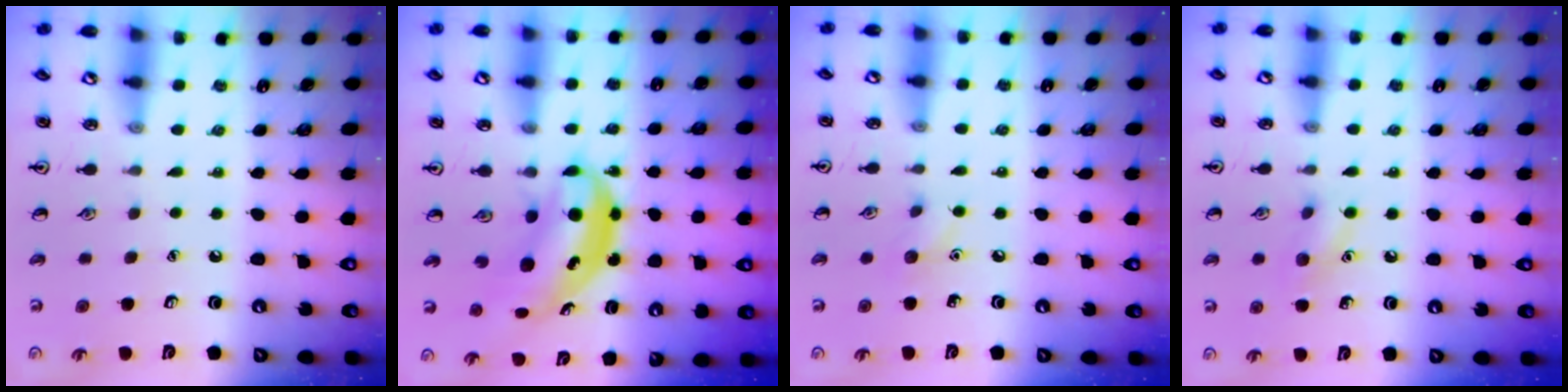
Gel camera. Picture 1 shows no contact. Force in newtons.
{"total": 5.2, "press": 5.1, "slide": 1.3}
{"total": 5.0, "press": 4.7, "slide": 1.6}
{"total": 7.9, "press": 7.6, "slide": 1.9}